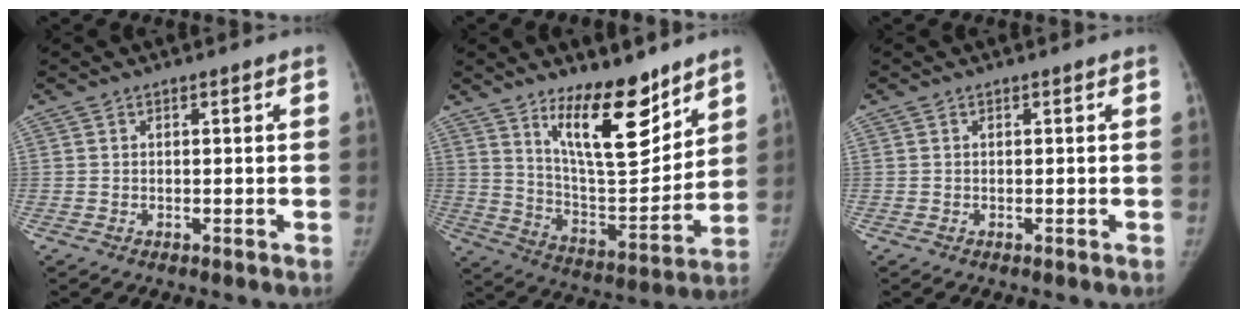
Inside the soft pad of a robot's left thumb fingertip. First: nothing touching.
{"total": 17.1, "force": [11.6, 5.8, 11.1], "torque": [-0.131, -0.096, 0.203]}
{"total": 0.0}